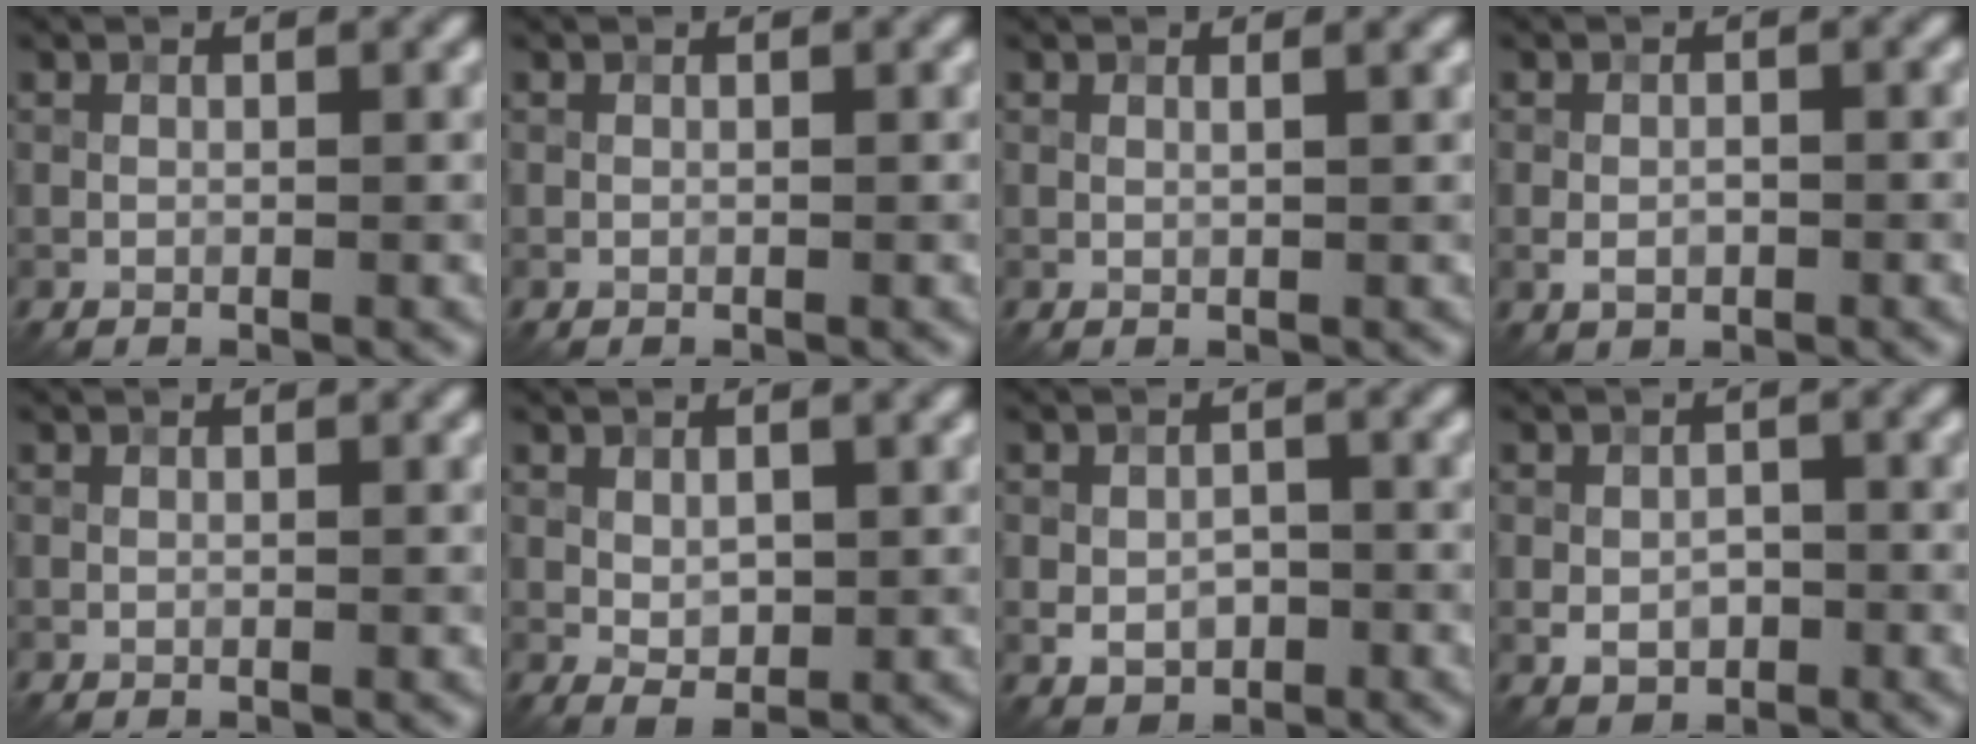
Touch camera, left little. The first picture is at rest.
{"total": 0.0}
{"total": 0.7, "force": [0.4, 0.1, 0.5], "torque": [-0.007, 0.000, 0.004]}
{"total": 1.7, "force": [-0.5, 1.0, 1.3], "torque": [-0.023, 0.000, -0.010]}
{"total": 0.0}
{"total": 1.9, "force": [0.4, 1.1, 1.5], "torque": [-0.030, -0.004, 0.011]}
{"total": 2.9, "force": [-0.8, 2.0, 1.9], "torque": [-0.032, -0.004, -0.012]}
{"total": 2.6, "force": [-0.7, 1.7, 1.7], "torque": [-0.029, -0.003, -0.011]}